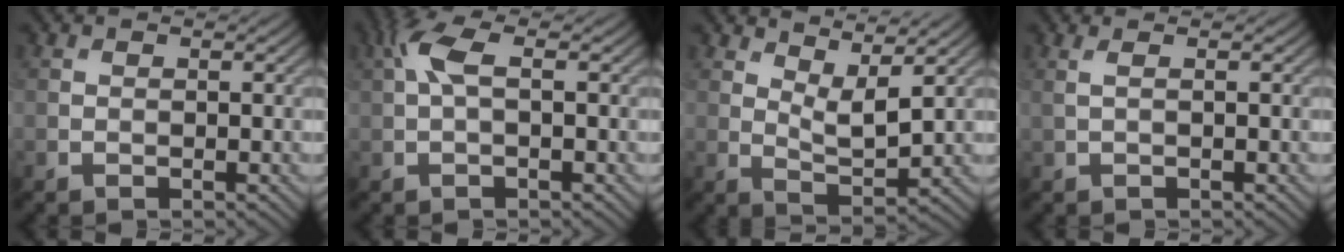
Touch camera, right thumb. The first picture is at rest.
{"total": 3.5, "force": [0.6, 1.1, 3.3], "torque": [-0.078, 0.014, 0.008]}
{"total": 5.2, "force": [3.7, 1.4, 3.5], "torque": [-0.066, -0.013, 0.068]}
{"total": 1.4, "force": [0.4, 0.4, 1.3], "torque": [-0.022, 0.002, 0.000]}